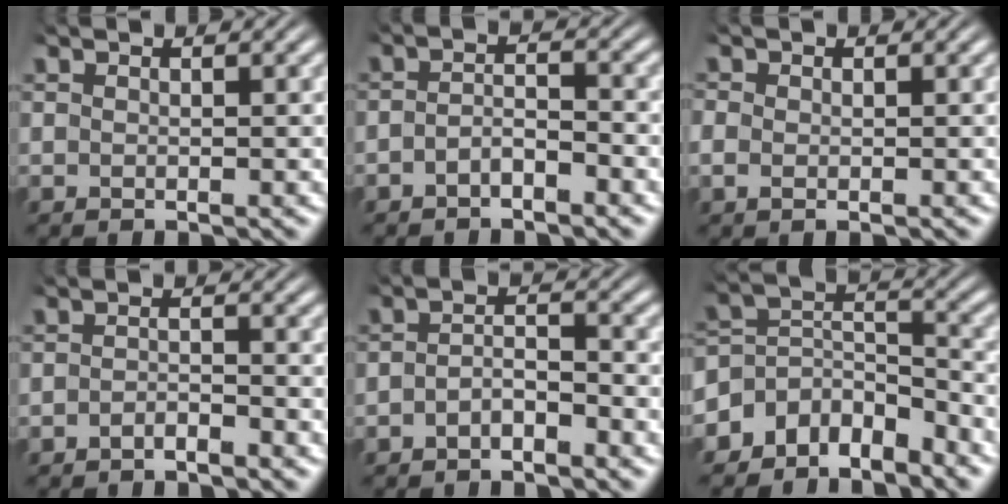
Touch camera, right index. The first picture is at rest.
{"total": 2.4, "force": [-1.9, 1.0, 1.2], "torque": [-0.018, -0.007, -0.035]}
{"total": 1.7, "force": [-0.6, 1.4, 0.9], "torque": [-0.029, -0.011, -0.005]}
{"total": 1.8, "force": [-1.7, 0.4, 0.5], "torque": [-0.003, -0.003, -0.034]}
{"total": 2.7, "force": [-2.0, 1.3, 1.3], "torque": [-0.023, -0.007, -0.035]}
{"total": 9.6, "force": [-4.0, 7.5, 4.4], "torque": [-0.090, -0.037, -0.069]}